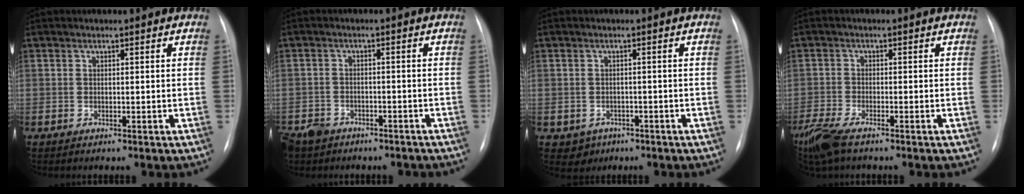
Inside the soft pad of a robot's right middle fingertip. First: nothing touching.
{"total": 7.5, "force": [-5.8, 4.4, 1.8], "torque": [-0.046, 0.005, -0.083]}
{"total": 2.8, "force": [-1.3, 2.5, 0.3], "torque": [-0.003, 0.008, -0.010]}
{"total": 6.5, "force": [-4.8, 1.4, 4.1], "torque": [-0.091, -0.019, -0.092]}